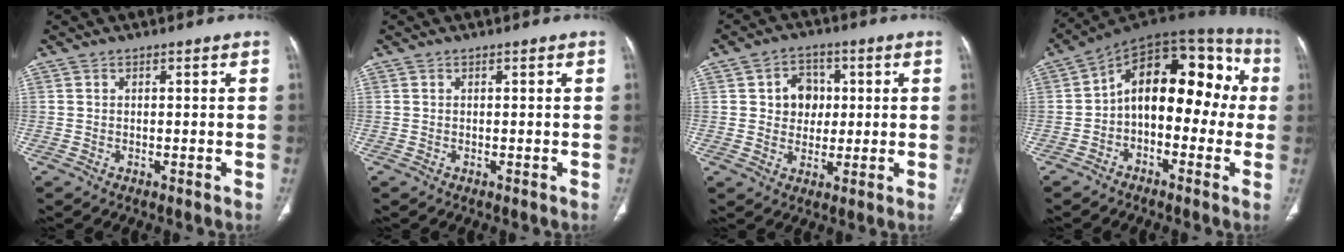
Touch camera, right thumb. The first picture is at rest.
{"total": 0.0}
{"total": 7.1, "force": [1.3, 6.0, 3.6], "torque": [-0.017, 0.002, 0.018]}
{"total": 18.2, "force": [-0.2, 10.6, 14.8], "torque": [-0.162, 0.061, -0.018]}